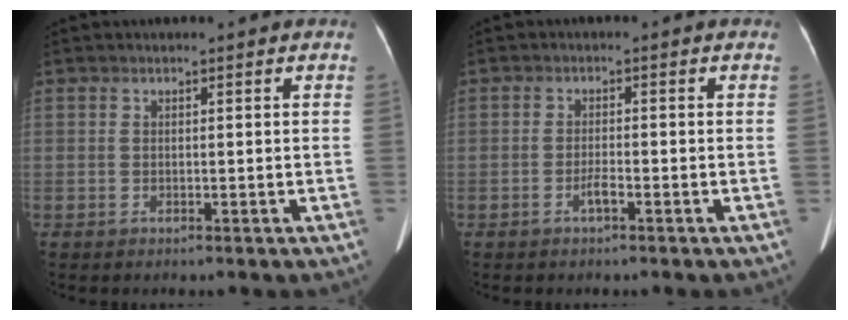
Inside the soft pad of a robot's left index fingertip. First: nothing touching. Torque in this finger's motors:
{"motor_torque": [0.28, 0.22, 0.21, 0.02]}